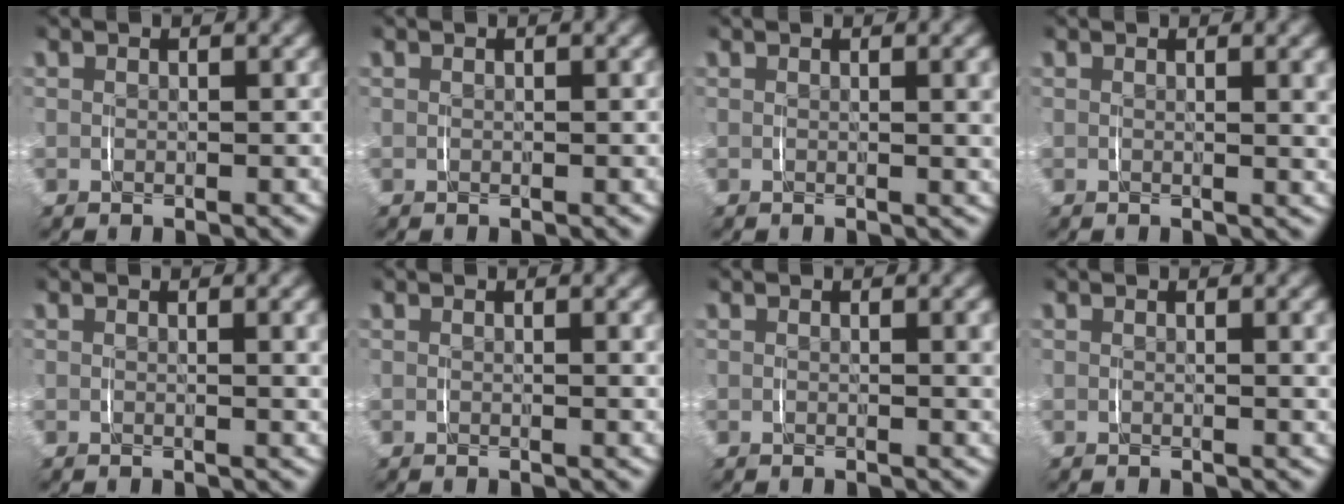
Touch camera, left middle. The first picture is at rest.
{"total": 0.0}
{"total": 1.4, "force": [0.5, -0.1, 1.3], "torque": [-0.013, -0.002, 0.006]}
{"total": 1.4, "force": [0.6, -0.1, 1.3], "torque": [-0.015, -0.003, 0.008]}
{"total": 1.4, "force": [0.6, -0.2, 1.2], "torque": [-0.015, 0.000, 0.008]}
{"total": 0.7, "force": [0.3, -0.3, 0.6], "torque": [-0.011, -0.001, 0.005]}
{"total": 0.9, "force": [0.3, -0.1, 0.8], "torque": [-0.008, -0.003, 0.005]}
{"total": 1.0, "force": [0.4, -0.2, 0.9], "torque": [-0.011, -0.001, 0.006]}